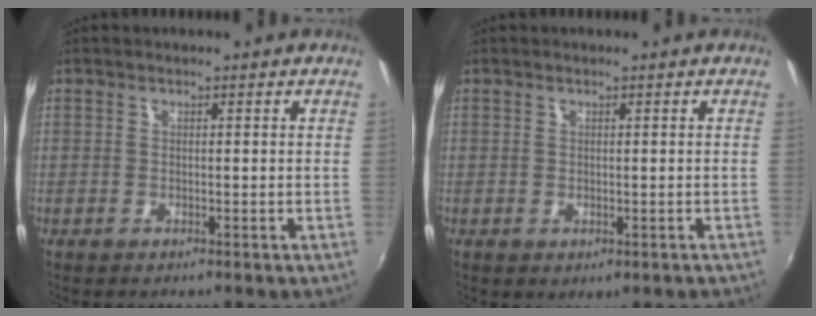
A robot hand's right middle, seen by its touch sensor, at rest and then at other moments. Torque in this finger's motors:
{"motor_torque": [0.98, -1.16, 0.52, 0.09]}